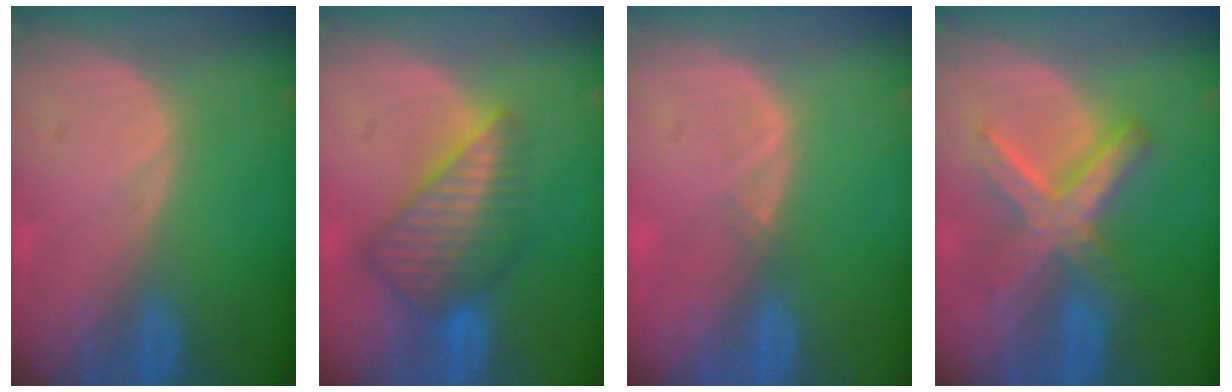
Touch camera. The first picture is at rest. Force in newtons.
{"total": 7.8, "press": 7.1, "slide": 3.4}
{"total": 0.7, "press": 0.5, "slide": 0.4}
{"total": 7.6, "press": 7.6, "slide": 0.5}